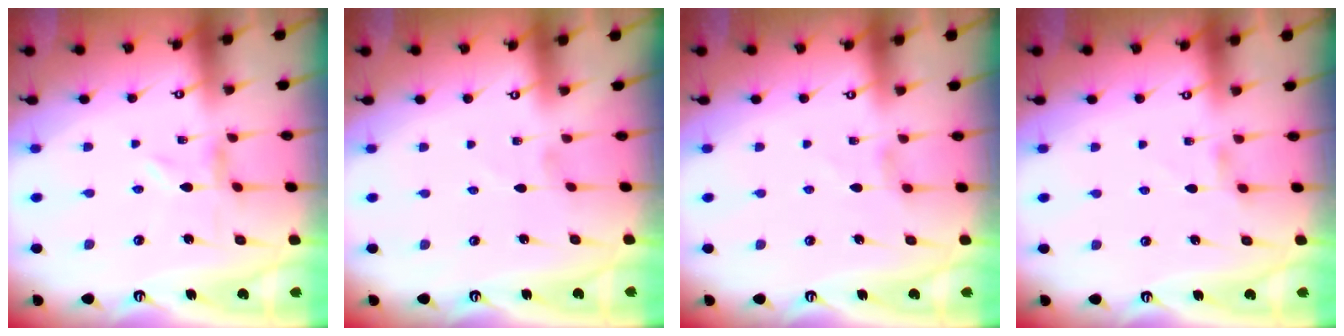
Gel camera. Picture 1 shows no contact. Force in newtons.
{"total": 1.0, "press": 1.0, "slide": 0.1}
{"total": 1.0, "press": 1.0, "slide": 0.3}
{"total": 1.6, "press": 1.6, "slide": 0.4}